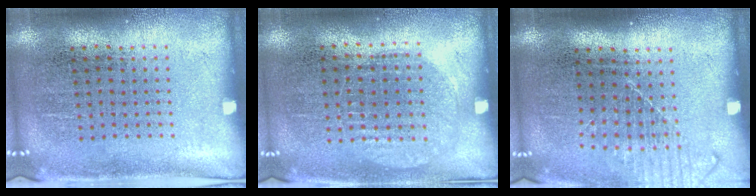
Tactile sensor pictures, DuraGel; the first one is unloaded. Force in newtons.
{"total": 1.0, "press": 0.9, "slide": 0.3}
{"total": 1.2, "press": 1.0, "slide": 0.6}